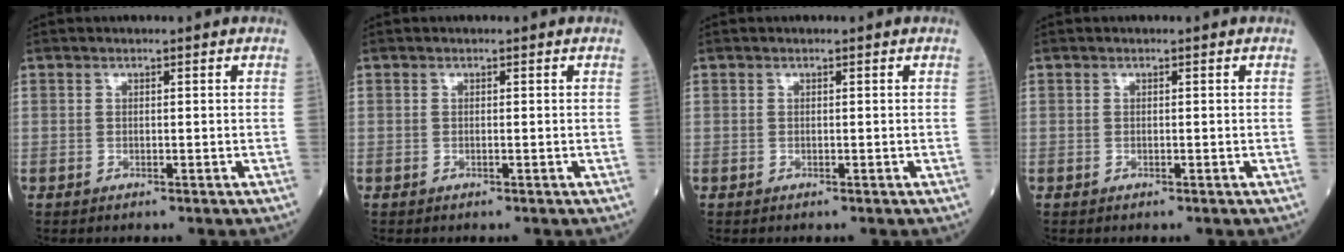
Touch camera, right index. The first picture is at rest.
{"total": 0.0}
{"total": 0.0}
{"total": 0.0}